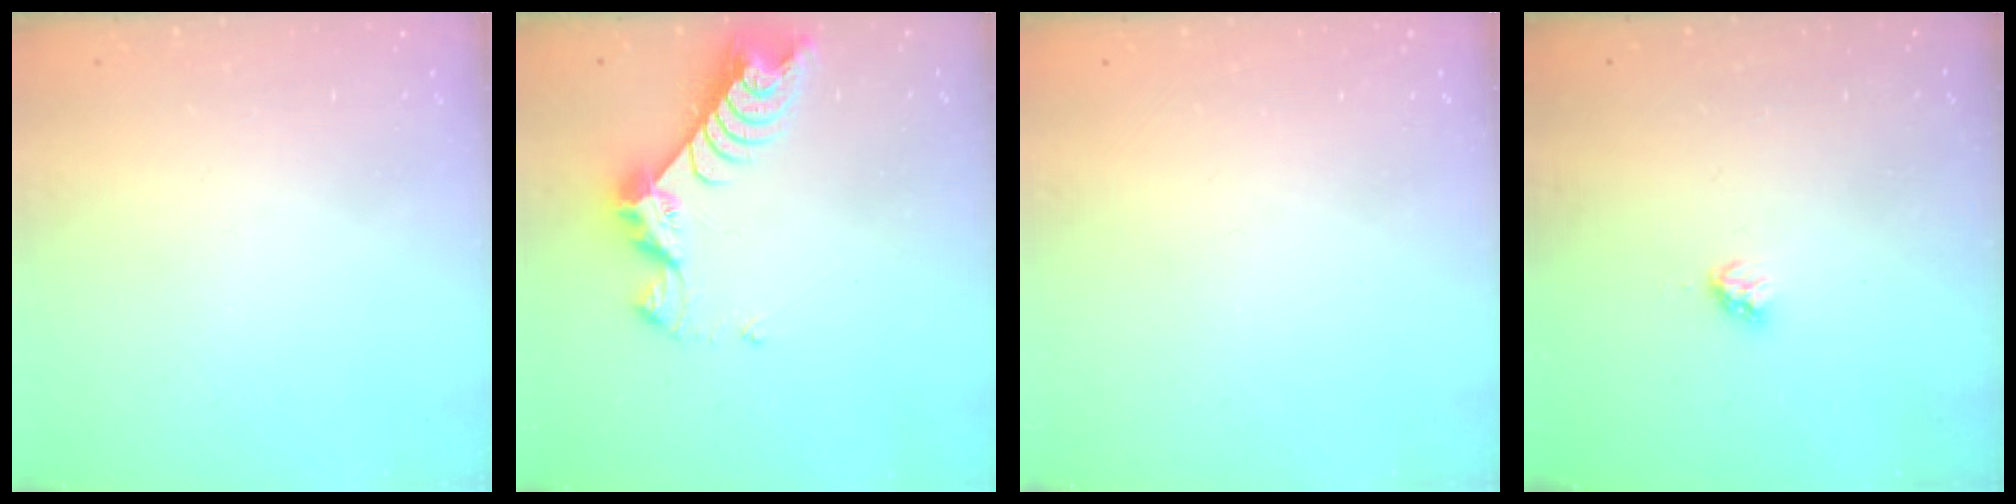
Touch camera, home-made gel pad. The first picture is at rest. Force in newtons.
{"total": 8.1, "press": 8.1, "slide": 0.8}
{"total": 0.0}
{"total": 2.8, "press": 2.8, "slide": 0.2}